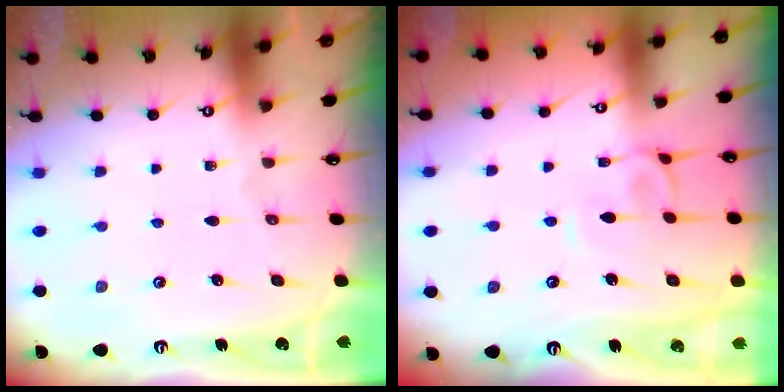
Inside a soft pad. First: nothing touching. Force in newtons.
{"total": 2.7, "press": 2.7, "slide": 0.2}